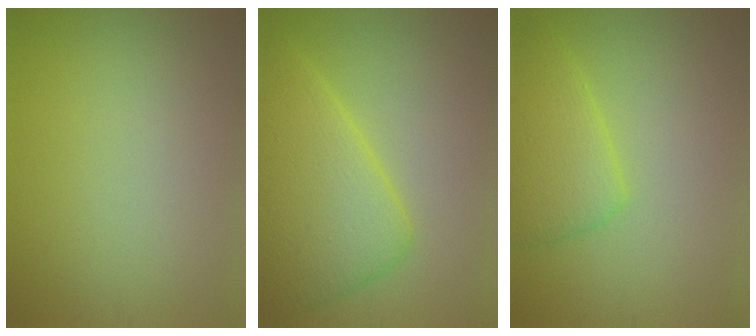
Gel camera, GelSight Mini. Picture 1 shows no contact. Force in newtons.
{"total": 7.4, "press": 7.4, "slide": 0.5}
{"total": 4.0, "press": 4.0, "slide": 0.1}